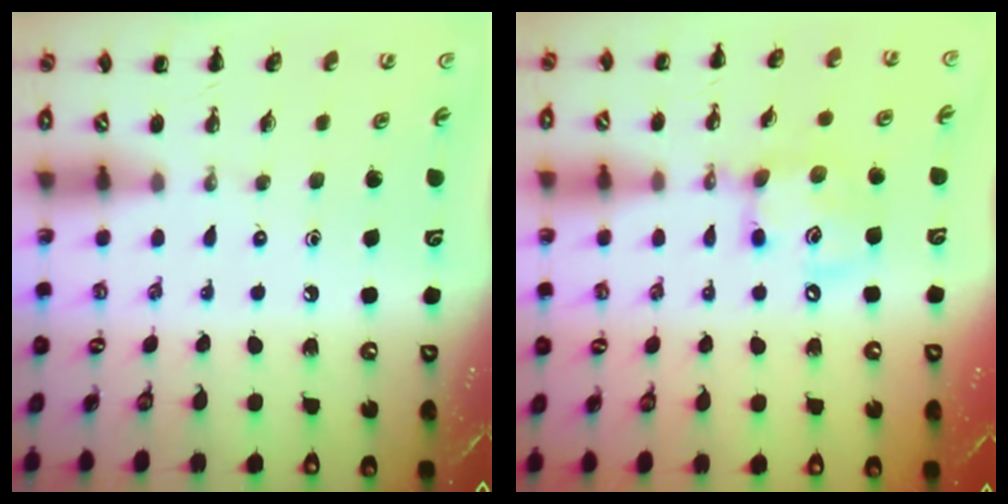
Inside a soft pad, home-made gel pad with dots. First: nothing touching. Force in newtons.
{"total": 11.6, "press": 11.4, "slide": 2.0}